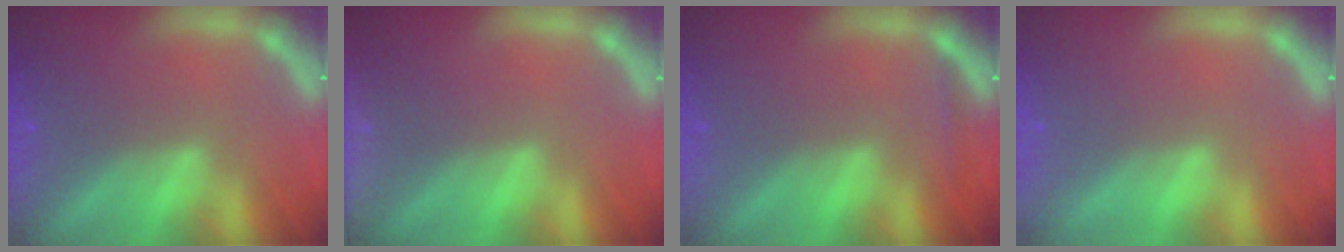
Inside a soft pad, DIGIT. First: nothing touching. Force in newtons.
{"total": 7.5}
{"total": 0.9}
{"total": 0.0}